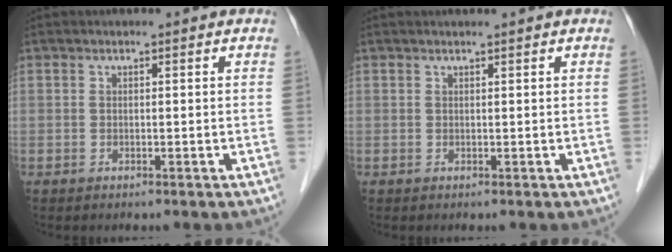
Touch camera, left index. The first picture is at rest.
{"total": 1.1, "force": [1.0, -0.1, 0.4], "torque": [-0.005, 0.008, 0.020]}